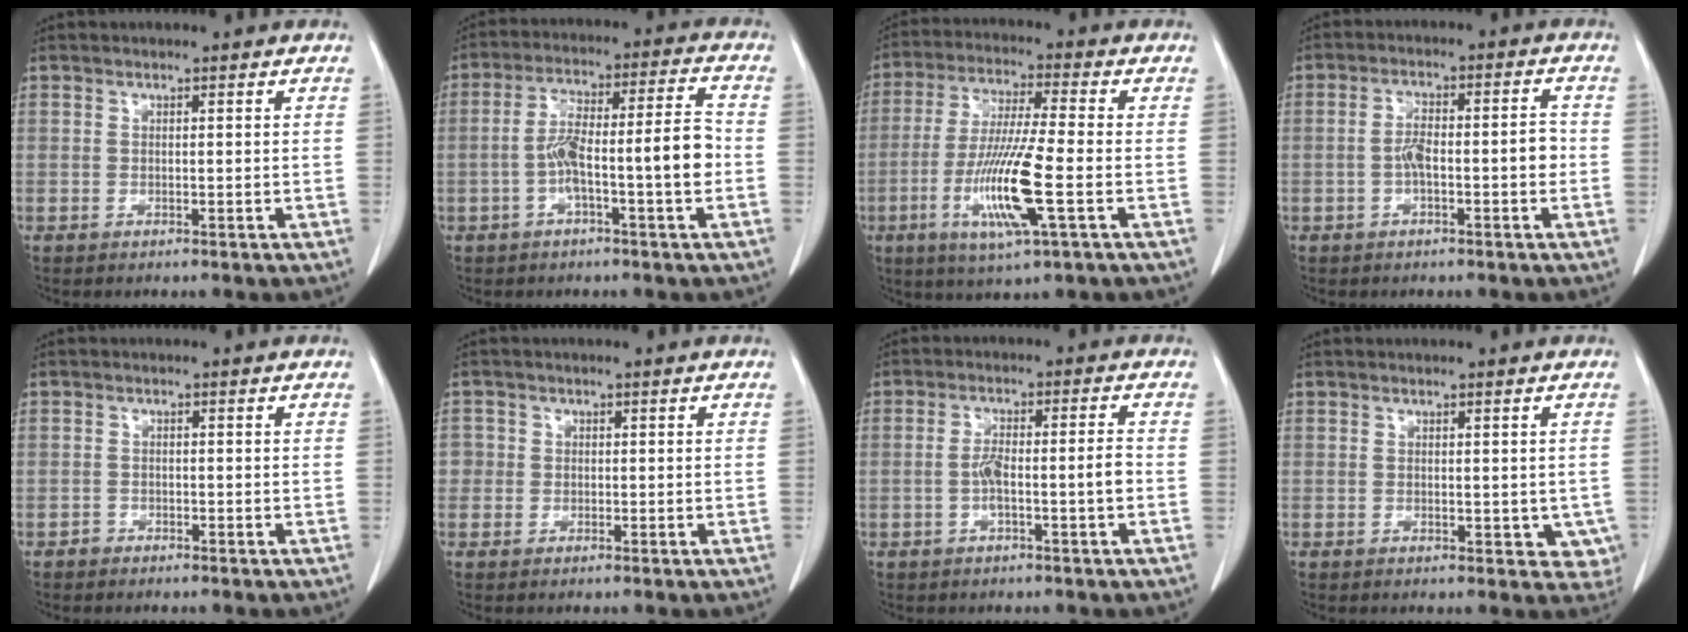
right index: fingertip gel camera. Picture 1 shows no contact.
{"total": 10.9, "force": [-2.5, 0.9, 10.5], "torque": [-0.182, 0.028, -0.044]}
{"total": 12.8, "force": [-3.7, 0.4, 12.3], "torque": [-0.245, -0.020, -0.072]}
{"total": 6.1, "force": [-1.2, 1.6, 5.8], "torque": [-0.104, 0.021, -0.019]}
{"total": 1.1, "force": [-0.8, 0.8, -0.2], "torque": [-0.003, 0.004, -0.021]}
{"total": 2.2, "force": [-0.1, 2.1, 0.1], "torque": [0.013, 0.007, -0.006]}
{"total": 5.2, "force": [-1.4, 0.4, 5.0], "torque": [-0.098, 0.013, -0.021]}
{"total": 4.3, "force": [-0.3, 2.7, 3.4], "torque": [-0.011, -0.004, -0.001]}